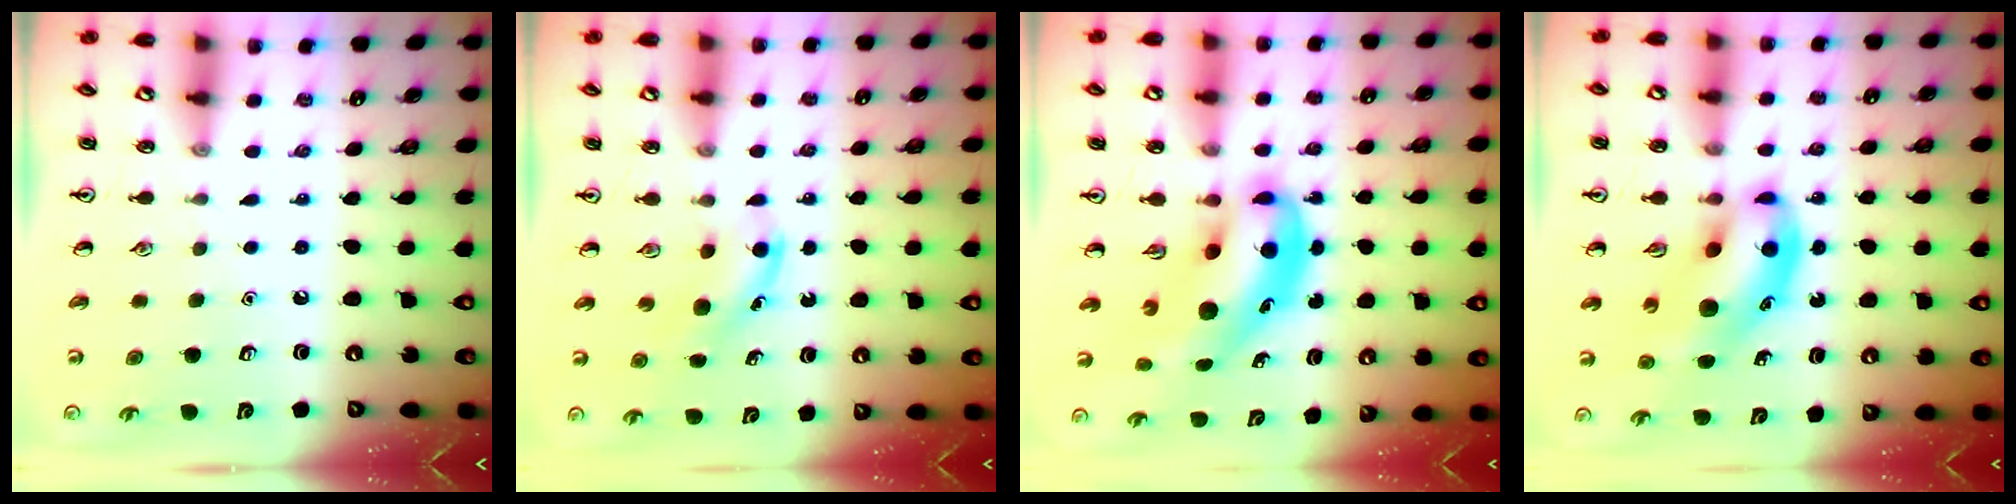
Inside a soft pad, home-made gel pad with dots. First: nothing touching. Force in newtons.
{"total": 4.1, "press": 3.9, "slide": 1.3}
{"total": 9.2, "press": 8.8, "slide": 2.6}
{"total": 12.1, "press": 11.6, "slide": 3.3}